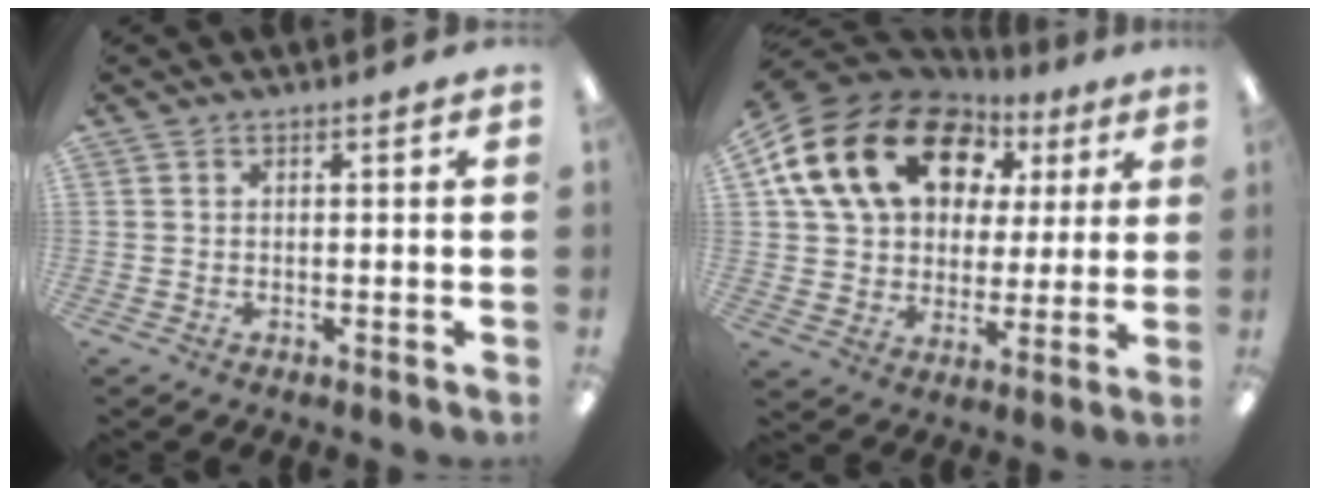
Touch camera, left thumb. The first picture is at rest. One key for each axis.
{"total": 22.3, "fx": 9.7, "fy": 15.8, "fz": 12.3, "tx": -0.235, "ty": -0.025, "tz": 0.182}